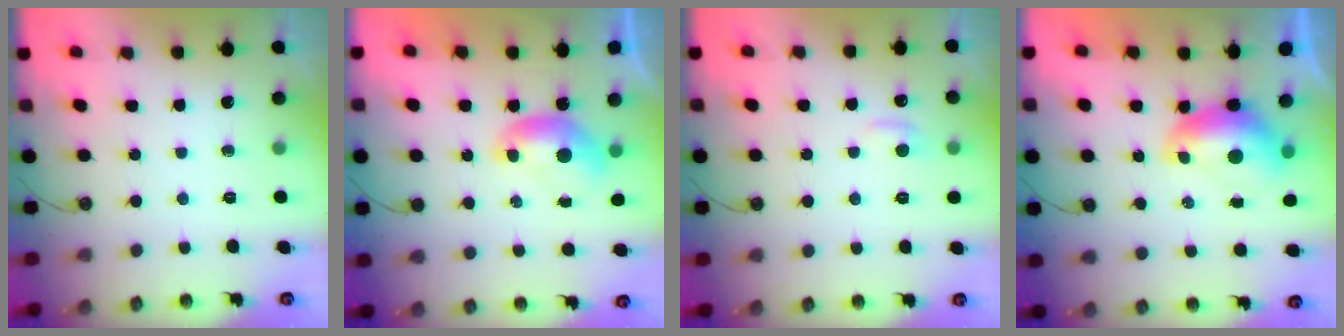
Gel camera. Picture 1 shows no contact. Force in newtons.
{"total": 0.0}
{"total": 0.9, "press": 0.7, "slide": 0.6}
{"total": 1.7, "press": 1.6, "slide": 0.5}